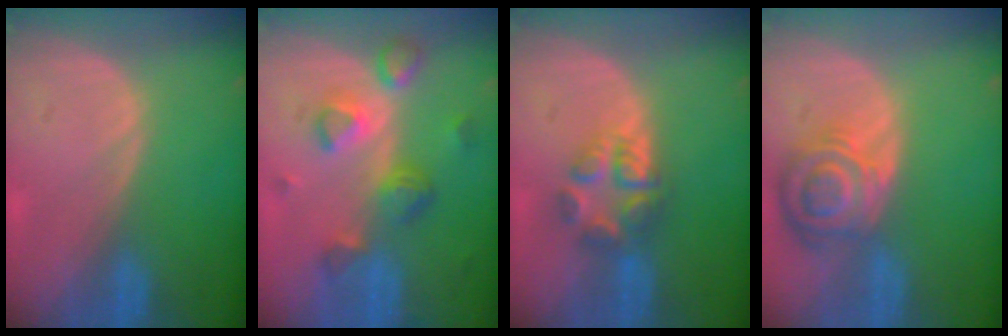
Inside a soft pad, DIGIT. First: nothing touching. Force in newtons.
{"total": 7.7, "press": 6.9, "slide": 3.5}
{"total": 5.7, "press": 5.3, "slide": 2.0}
{"total": 8.3, "press": 7.3, "slide": 3.9}